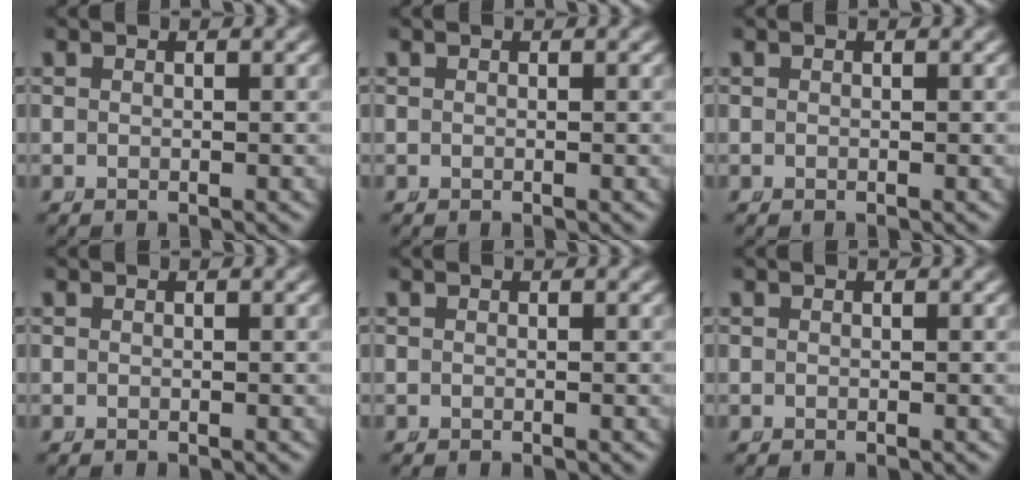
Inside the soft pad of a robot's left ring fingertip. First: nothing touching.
{"total": 0.0}
{"total": 0.0}
{"total": 0.0}
{"total": 0.0}
{"total": 0.0}